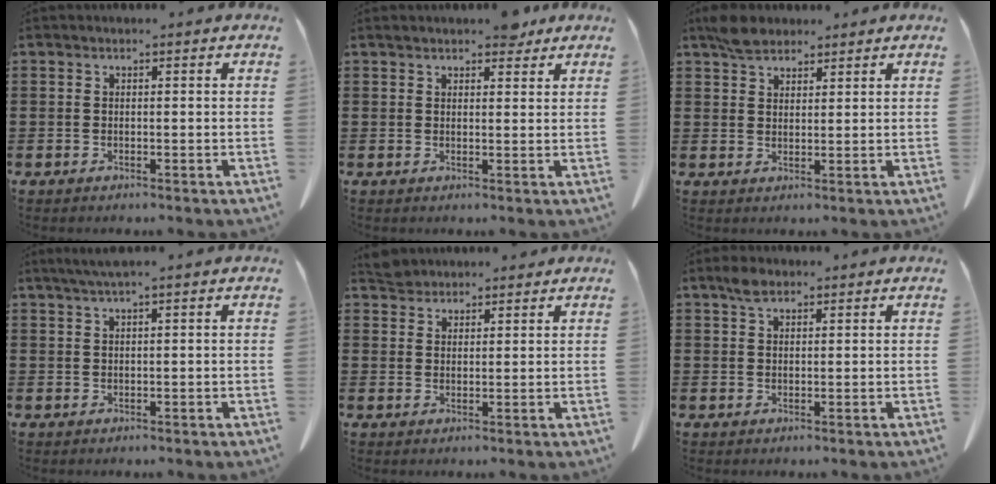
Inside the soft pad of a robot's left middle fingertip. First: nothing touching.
{"total": 3.2, "force": [2.7, 1.0, 1.3], "torque": [-0.023, 0.003, 0.050]}
{"total": 3.9, "force": [3.2, 1.6, 1.4], "torque": [-0.035, 0.005, 0.062]}
{"total": 1.8, "force": [1.1, -0.2, 1.4], "torque": [-0.026, -0.003, 0.021]}
{"total": 3.4, "force": [3.2, 0.8, 0.4], "torque": [-0.018, -0.004, 0.064]}
{"total": 2.5, "force": [1.8, 1.1, 1.4], "torque": [-0.031, 0.003, 0.033]}